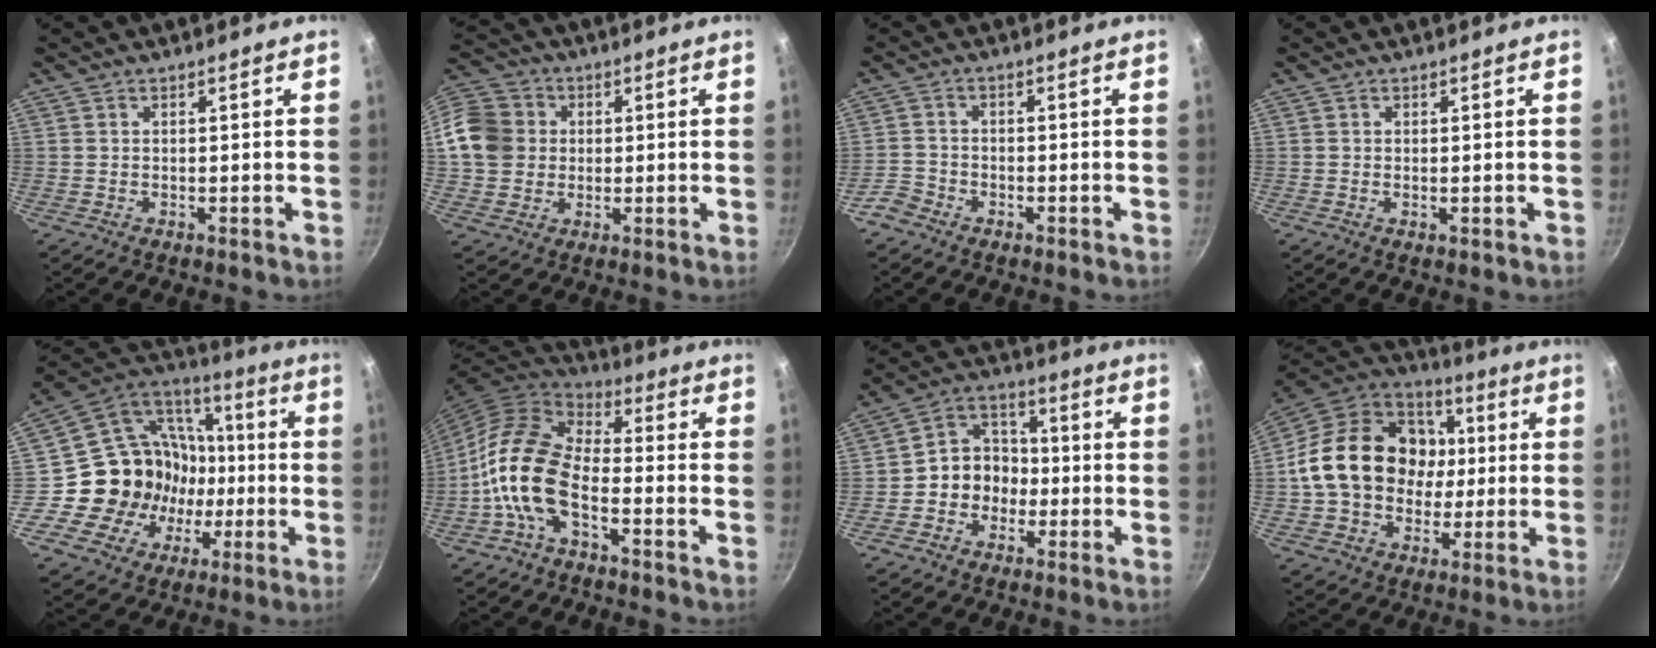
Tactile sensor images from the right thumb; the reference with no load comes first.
{"total": 13.0, "force": [1.2, 11.4, 6.1], "torque": [-0.101, 0.019, 0.010]}
{"total": 3.6, "force": [-2.6, 2.3, 0.9], "torque": [-0.016, 0.029, -0.052]}
{"total": 0.7, "force": [-0.1, 0.3, 0.7], "torque": [-0.011, -0.001, -0.002]}
{"total": 20.7, "force": [-2.7, 18.9, 8.1], "torque": [-0.109, 0.035, -0.031]}
{"total": 14.7, "force": [-5.1, 8.3, 11.0], "torque": [-0.192, 0.049, -0.116]}
{"total": 8.9, "force": [-2.2, 7.7, 3.8], "torque": [-0.015, 0.040, -0.049]}
{"total": 23.9, "force": [1.2, 19.2, 14.2], "torque": [-0.217, 0.034, 0.019]}